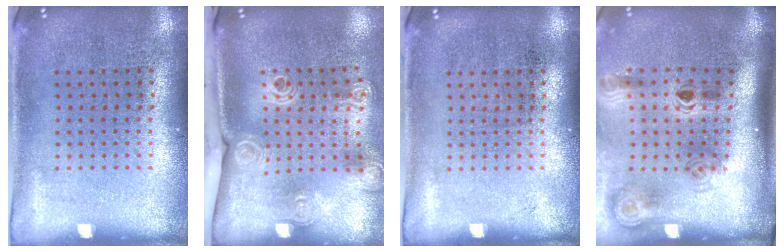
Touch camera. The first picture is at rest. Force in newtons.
{"total": 2.0, "press": 1.5, "slide": 1.4}
{"total": 0.0}
{"total": 2.1, "press": 1.4, "slide": 1.6}